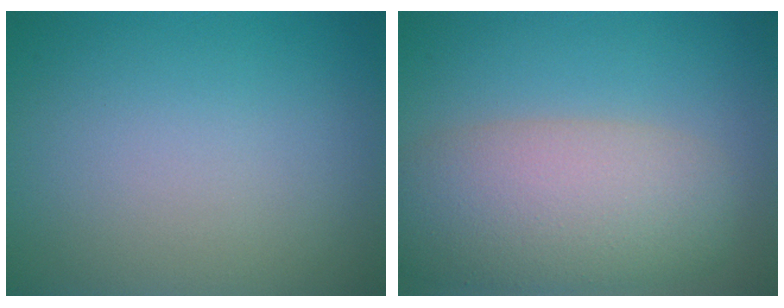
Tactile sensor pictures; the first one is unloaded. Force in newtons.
{"total": 7.6, "press": 7.6, "slide": 0.4}